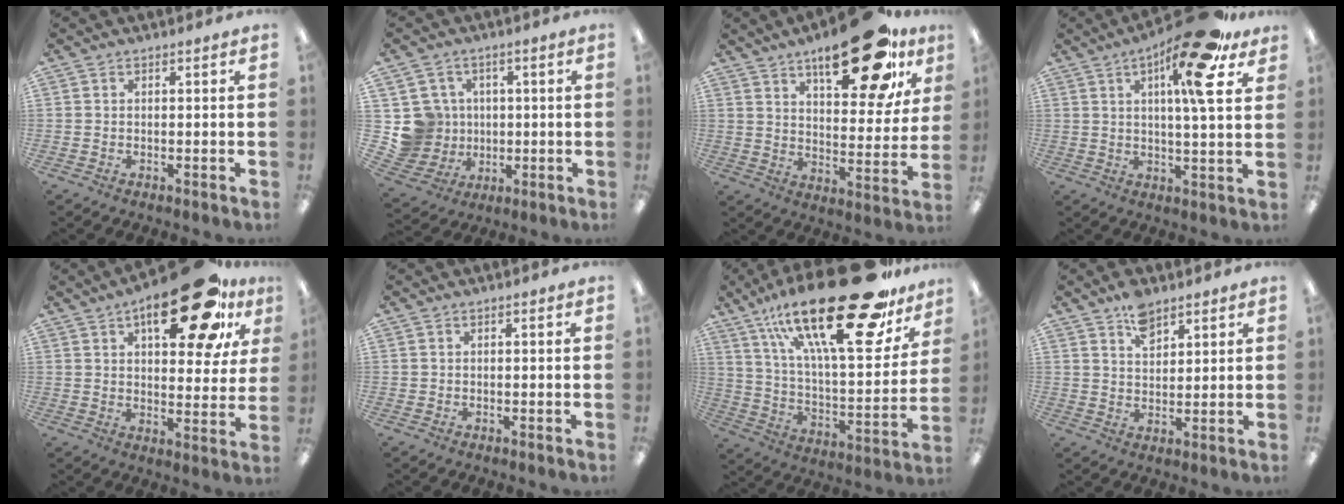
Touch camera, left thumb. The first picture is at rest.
{"total": 10.0, "force": [0.9, 9.8, 1.5], "torque": [-0.058, 0.002, 0.031]}
{"total": 22.5, "force": [13.8, 8.9, 15.4], "torque": [-0.208, -0.072, 0.216]}
{"total": 16.6, "force": [9.3, 3.3, 13.4], "torque": [-0.210, -0.039, 0.135]}
{"total": 22.3, "force": [11.8, 9.6, 16.3], "torque": [-0.213, -0.053, 0.181]}
{"total": 0.0}
{"total": 32.6, "force": [20.4, 10.1, 23.4], "torque": [-0.385, -0.125, 0.331]}
{"total": 6.5, "force": [4.5, 3.4, 3.1], "torque": [-0.043, -0.019, 0.079]}